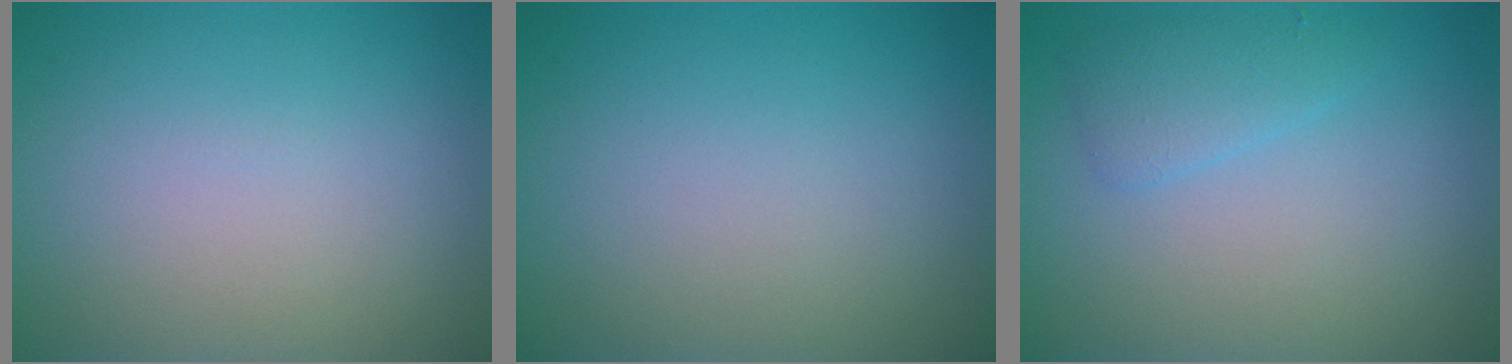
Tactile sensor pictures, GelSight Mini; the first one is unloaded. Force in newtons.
{"total": 0.0}
{"total": 1.9, "press": 1.9, "slide": 0.2}